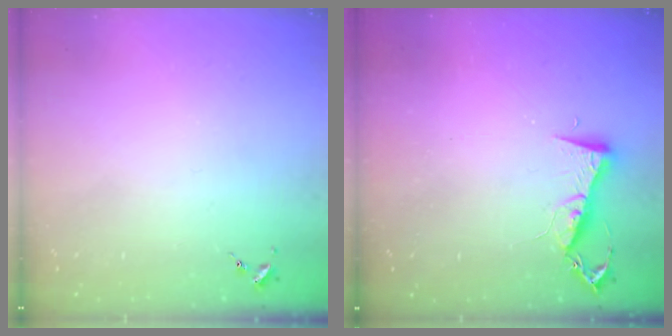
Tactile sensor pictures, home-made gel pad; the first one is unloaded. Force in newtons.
{"total": 7.2, "press": 7.1, "slide": 0.7}